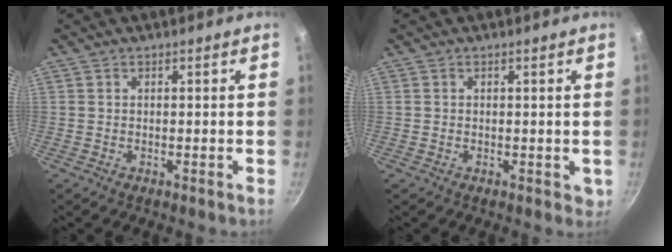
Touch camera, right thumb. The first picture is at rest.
{"total": 1.4, "force": [0.1, 1.2, 0.8], "torque": [-0.004, 0.000, 0.001]}